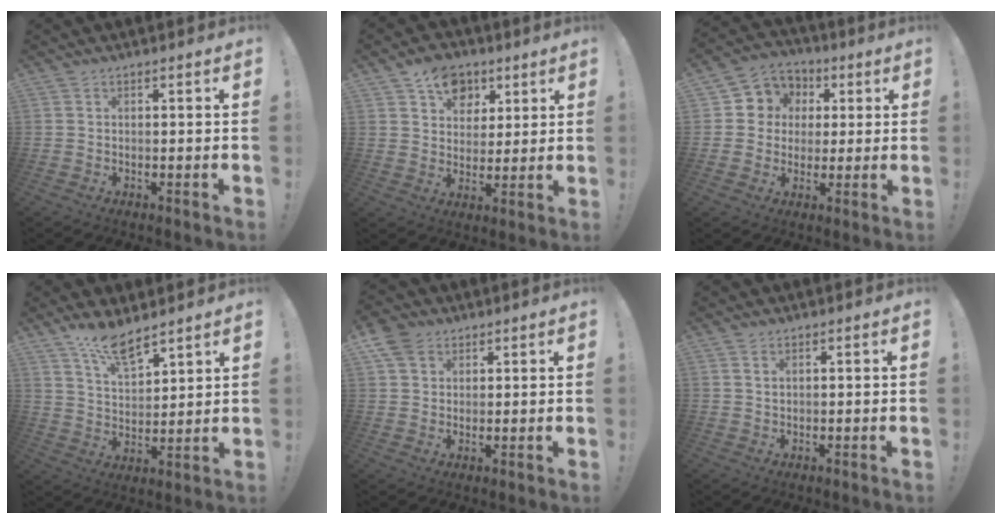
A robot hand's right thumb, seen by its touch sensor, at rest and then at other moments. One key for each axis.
{"total": 11.0, "fx": 5.9, "fy": 8.4, "fz": 3.7, "tx": -0.044, "ty": -0.033, "tz": 0.113}
{"total": 8.2, "fx": 0.7, "fy": 7.9, "fz": 1.9, "tx": -0.020, "ty": -0.001, "tz": 0.020}
{"total": 10.0, "fx": 8.2, "fy": 3.4, "fz": 4.7, "tx": -0.089, "ty": -0.052, "tz": 0.153}
{"total": 6.7, "fx": 3.7, "fy": 5.2, "fz": 2.3, "tx": -0.041, "ty": -0.012, "tz": 0.075}
{"total": 1.2, "fx": 0.7, "fy": 0.6, "fz": 0.8, "tx": -0.009, "ty": -0.003, "tz": 0.012}